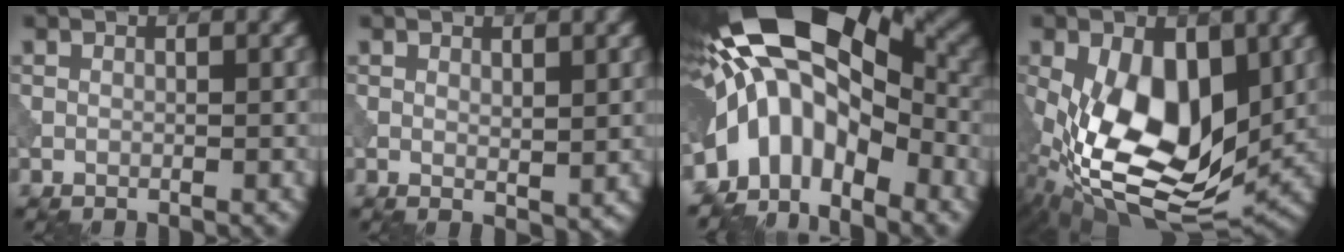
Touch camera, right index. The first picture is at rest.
{"total": 1.2, "force": [0.6, 0.5, 0.8], "torque": [-0.014, -0.006, 0.015]}
{"total": 14.4, "force": [-1.9, 7.9, 12.0], "torque": [-0.193, 0.026, -0.041]}
{"total": 12.3, "force": [-0.7, 7.0, 10.1], "torque": [-0.185, -0.017, -0.015]}